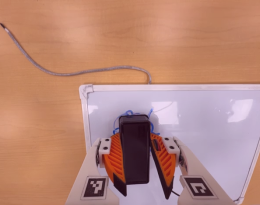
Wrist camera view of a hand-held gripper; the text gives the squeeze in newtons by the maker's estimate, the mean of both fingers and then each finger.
{"total": 10.9, "left": 12.3, "right": 9.5}